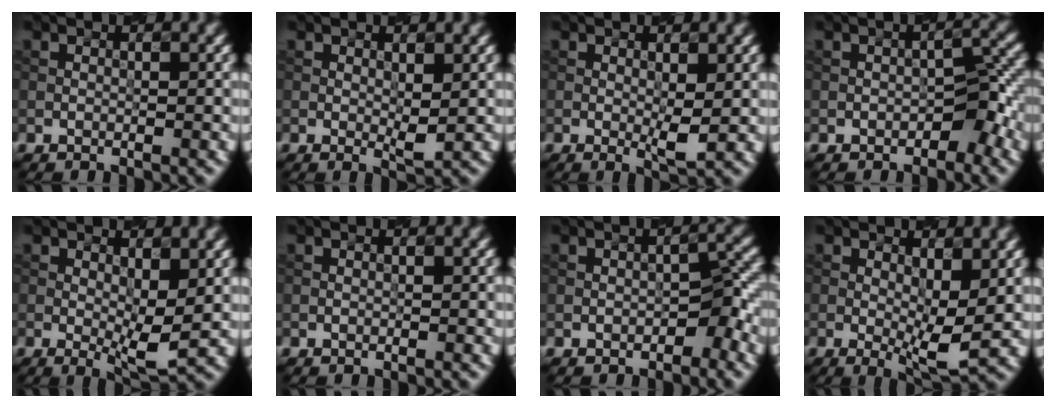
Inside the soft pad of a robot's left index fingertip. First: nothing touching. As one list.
[{"total": 1.2, "force": [0.4, 0.2, 1.2], "torque": [-0.025, -0.003, 0.010]}, {"total": 2.1, "force": [0.2, 0.2, 2.1], "torque": [-0.039, -0.006, 0.008]}, {"total": 2.0, "force": [-1.3, 1.0, 1.2], "torque": [-0.014, 0.014, -0.014]}, {"total": 3.9, "force": [0.3, 1.0, 3.7], "torque": [-0.066, -0.010, 0.011]}, {"total": 0.0}, {"total": 1.5, "force": [-1.0, 0.6, 1.0], "torque": [-0.011, 0.011, -0.011]}, {"total": 4.5, "force": [0.3, 1.1, 4.3], "torque": [-0.074, -0.012, 0.012]}]